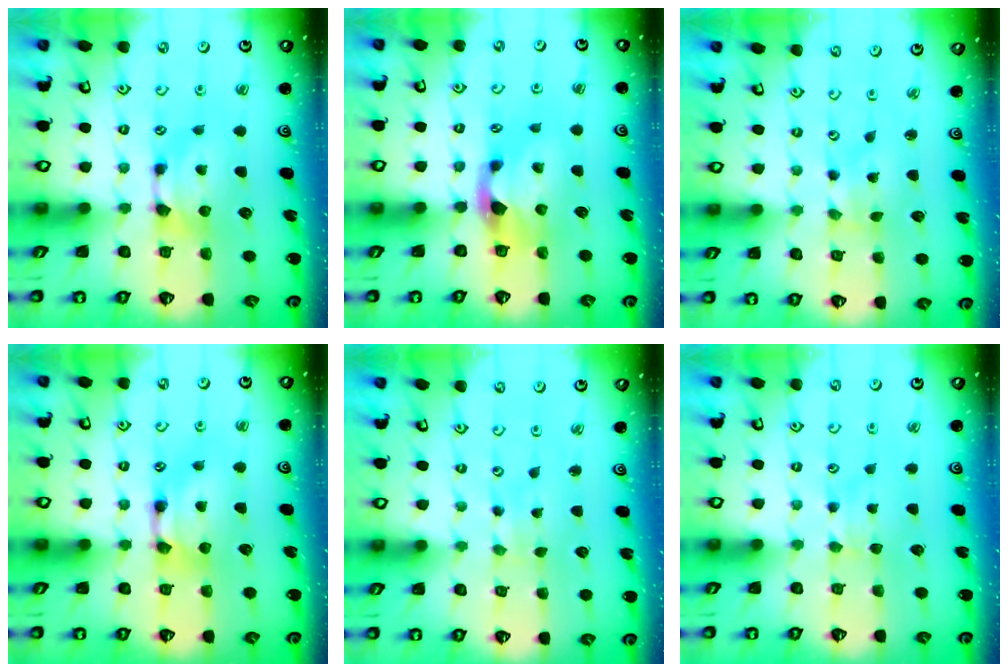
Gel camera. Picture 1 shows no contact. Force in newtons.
{"total": 2.3, "press": 1.9, "slide": 1.2}
{"total": 4.1, "press": 4.1, "slide": 0.7}
{"total": 2.2, "press": 2.2, "slide": 0.1}
{"total": 4.3, "press": 4.3, "slide": 0.2}
{"total": 2.2, "press": 2.2, "slide": 0.5}